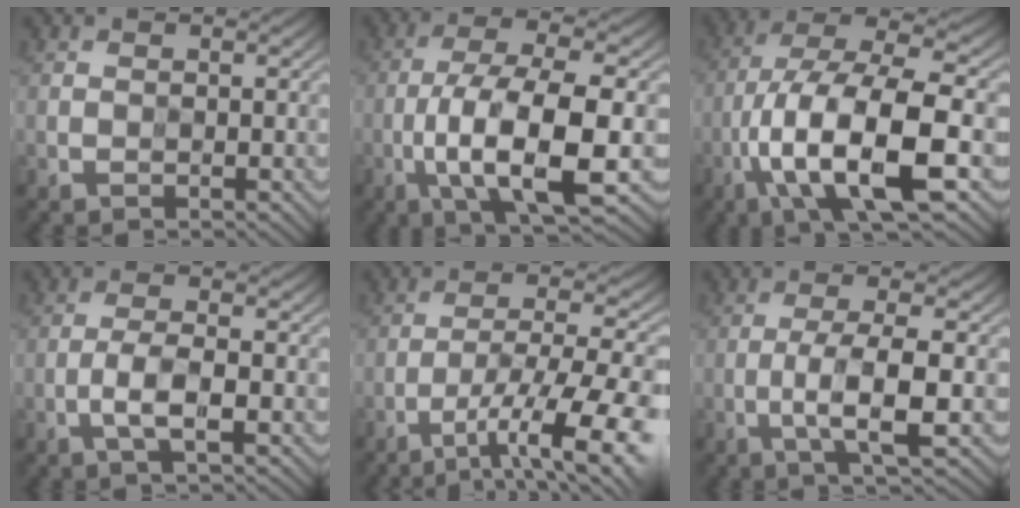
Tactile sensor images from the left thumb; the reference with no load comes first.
{"total": 11.0, "force": [-3.2, 3.3, 10.0], "torque": [-0.178, -0.002, -0.061]}
{"total": 13.9, "force": [-5.2, 4.7, 12.0], "torque": [-0.228, -0.006, -0.094]}
{"total": 3.5, "force": [-1.7, 0.9, 2.9], "torque": [-0.060, 0.000, -0.035]}
{"total": 11.2, "force": [-6.1, 2.5, 9.1], "torque": [-0.150, -0.004, -0.096]}
{"total": 5.6, "force": [-1.8, 1.0, 5.3], "torque": [-0.093, 0.004, -0.036]}